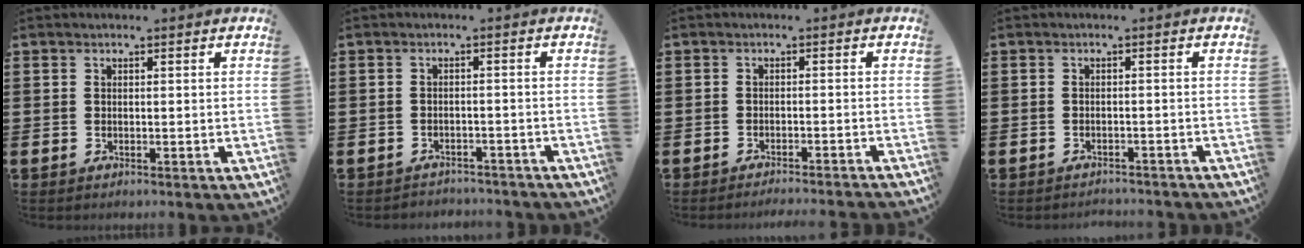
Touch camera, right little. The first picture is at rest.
{"total": 1.7, "force": [-1.7, 0.1, -0.2], "torque": [-0.002, 0.004, -0.038]}
{"total": 1.4, "force": [-1.3, -0.3, 0.1], "torque": [0.000, 0.003, -0.027]}
{"total": 1.2, "force": [-1.2, 0.0, -0.1], "torque": [-0.002, 0.002, -0.026]}